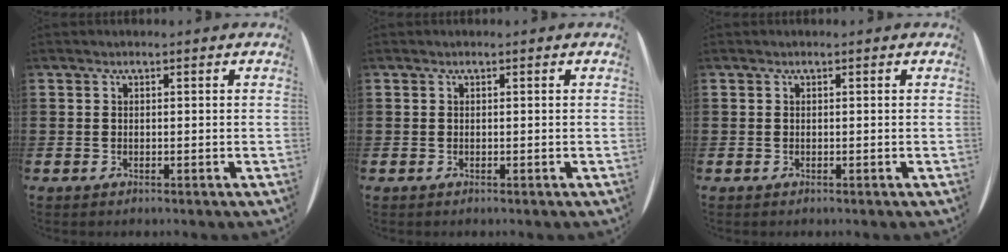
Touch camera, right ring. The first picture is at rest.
{"total": 0.0}
{"total": 0.0}